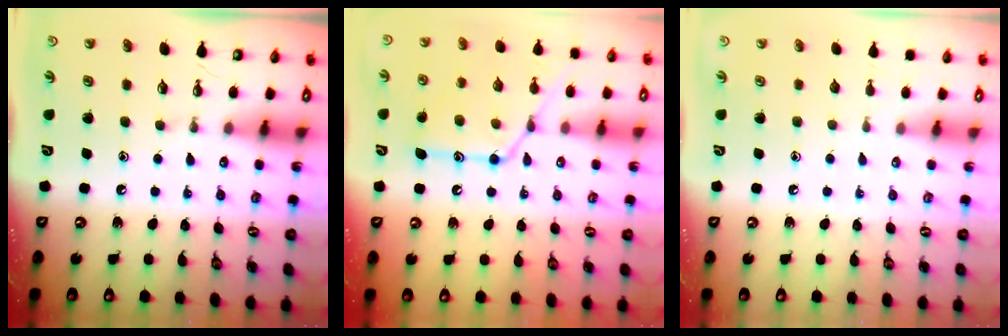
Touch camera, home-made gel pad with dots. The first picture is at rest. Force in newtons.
{"total": 15.9, "press": 15.9, "slide": 1.4}
{"total": 0.0}